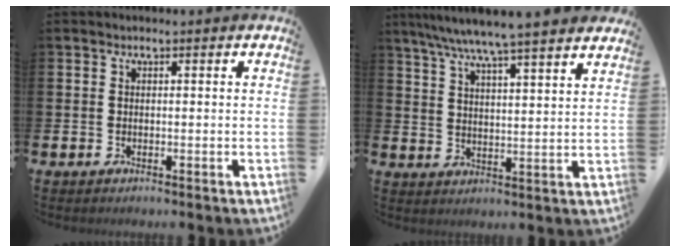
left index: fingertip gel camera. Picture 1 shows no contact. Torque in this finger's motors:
{"motor_torque": [0.34, -0.48, 1.05, 0.21]}